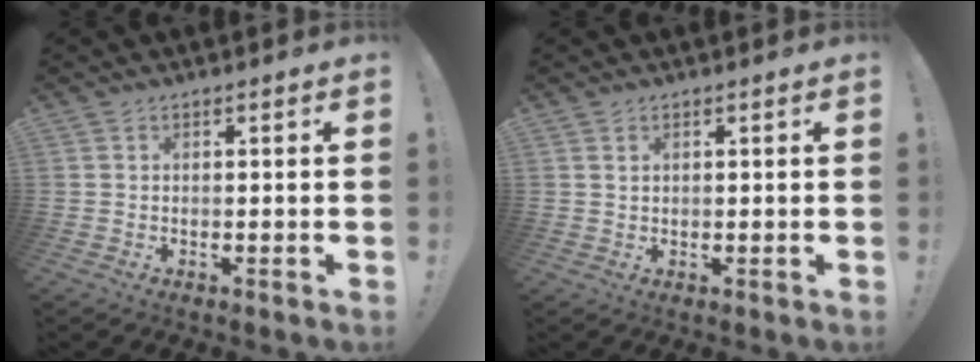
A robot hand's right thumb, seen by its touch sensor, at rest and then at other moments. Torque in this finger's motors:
{"motor_torque": [-0.16, -0.08, 0.06, 0.16, -0.09]}